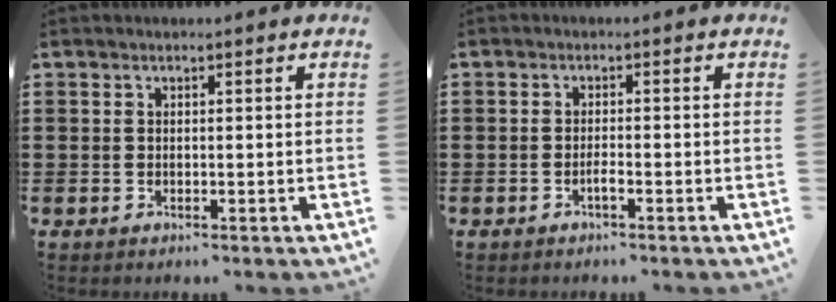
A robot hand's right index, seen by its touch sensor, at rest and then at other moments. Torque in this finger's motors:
{"motor_torque": [1.04, 1.10, 0.15, 0.02]}